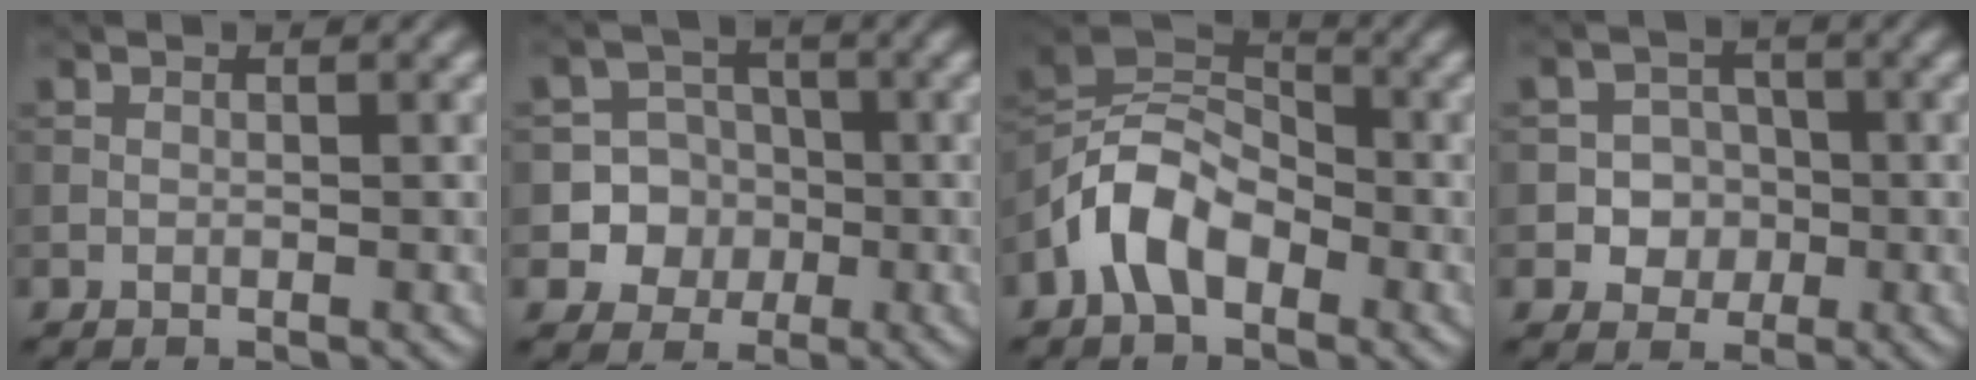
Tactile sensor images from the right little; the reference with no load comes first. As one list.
[{"total": 7.5, "force": [-1.9, 7.2, 1.3], "torque": [-0.011, 0.011, -0.057]}, {"total": 6.6, "force": [-3.1, 4.0, 4.2], "torque": [-0.076, 0.011, -0.074]}, {"total": 3.8, "force": [-0.9, 3.5, 1.1], "torque": [0.005, 0.008, -0.034]}]